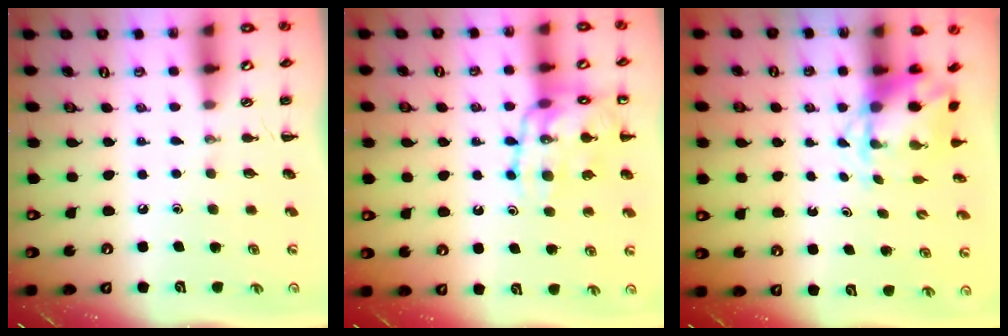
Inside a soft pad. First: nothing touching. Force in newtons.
{"total": 14.5, "press": 14.3, "slide": 1.9}
{"total": 4.8, "press": 4.8, "slide": 0.4}